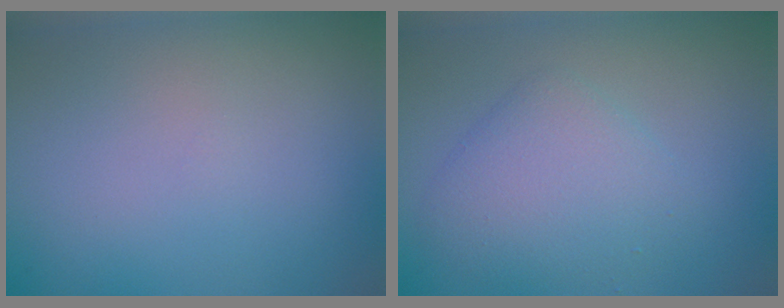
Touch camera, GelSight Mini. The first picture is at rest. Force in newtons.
{"total": 3.8, "press": 3.8, "slide": 0.3}